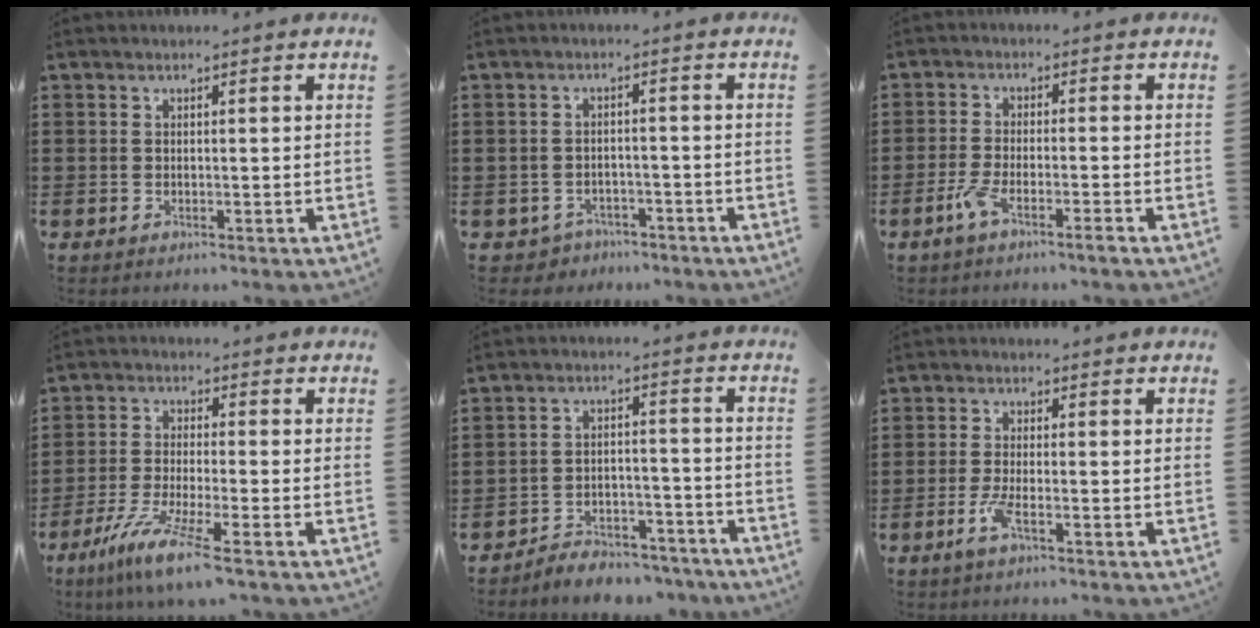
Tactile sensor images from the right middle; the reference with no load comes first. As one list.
[{"total": 2.4, "force": [-2.2, 0.9, -0.3], "torque": [-0.006, -0.002, -0.050]}, {"total": 3.8, "force": [-2.4, 0.3, 2.9], "torque": [-0.076, -0.010, -0.051]}, {"total": 7.4, "force": [-5.1, 0.3, 5.4], "torque": [-0.113, -0.015, -0.096]}, {"total": 4.9, "force": [-4.9, 0.7, 0.1], "torque": [-0.004, 0.013, -0.101]}, {"total": 3.4, "force": [-1.6, 0.5, 2.9], "torque": [-0.072, -0.008, -0.034]}]